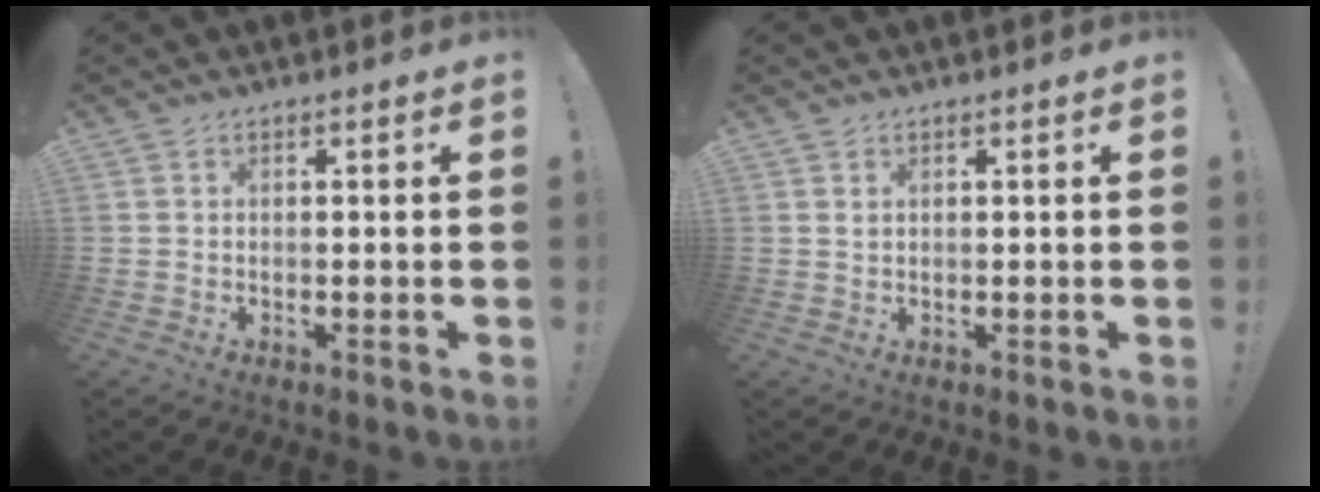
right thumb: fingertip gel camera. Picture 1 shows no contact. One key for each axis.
{"total": 0.6, "fx": 0.3, "fy": 0.3, "fz": 0.4, "tx": -0.007, "ty": 0.000, "tz": 0.006}